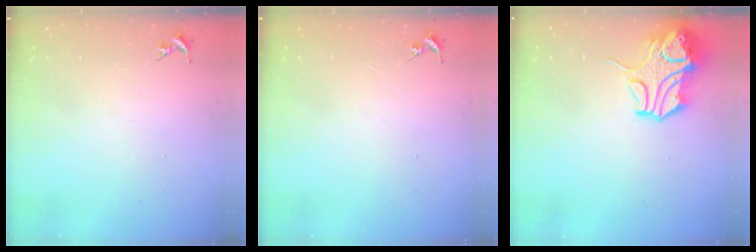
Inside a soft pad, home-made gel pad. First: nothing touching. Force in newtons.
{"total": 0.0}
{"total": 13.5, "press": 13.4, "slide": 2.1}